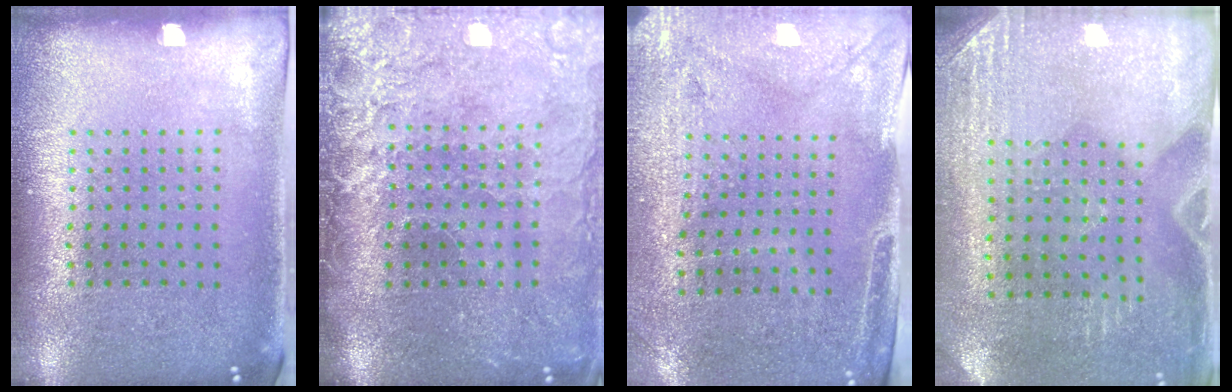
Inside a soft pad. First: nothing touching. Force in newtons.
{"total": 4.0, "press": 3.5, "slide": 2.0}
{"total": 2.9, "press": 2.5, "slide": 1.6}
{"total": 2.8, "press": 2.6, "slide": 1.2}